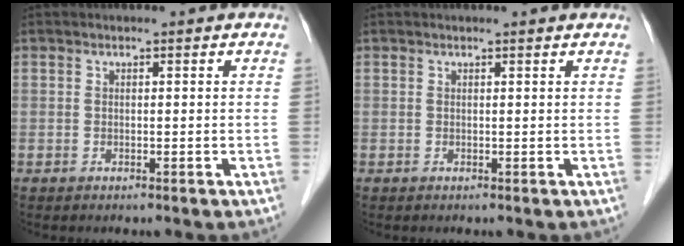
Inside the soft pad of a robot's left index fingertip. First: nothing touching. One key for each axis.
{"total": 1.1, "fx": 1.1, "fy": -0.1, "fz": 0.2, "tx": -0.013, "ty": 0.004, "tz": 0.013}